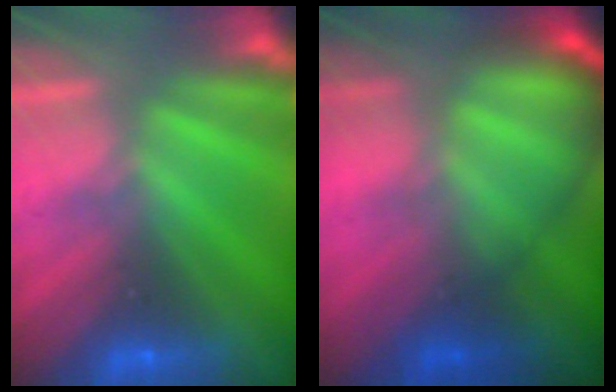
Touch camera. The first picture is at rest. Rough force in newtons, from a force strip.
{"total": 5.5}